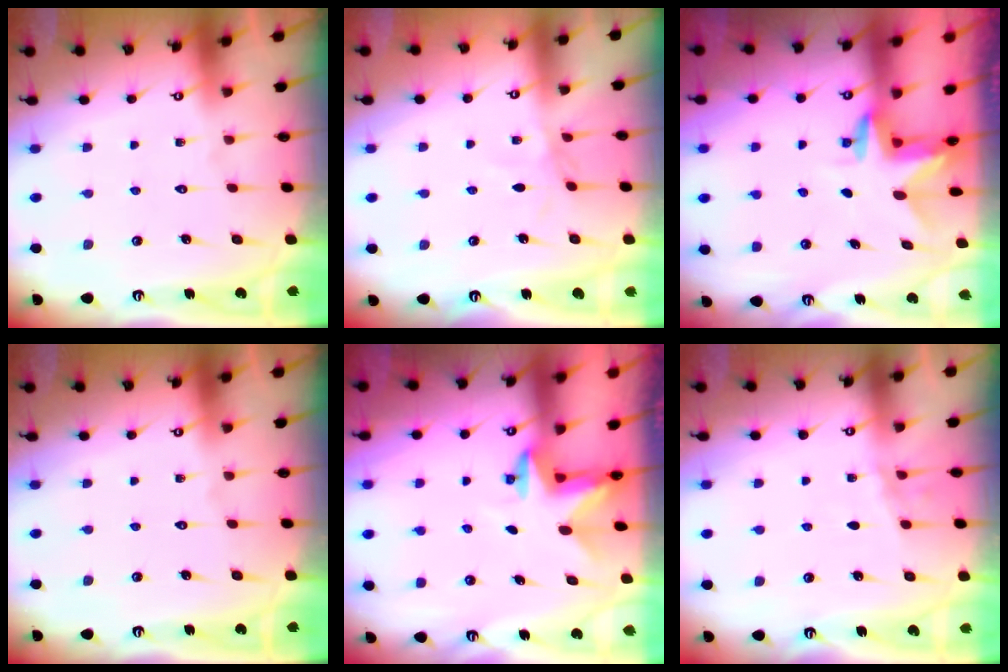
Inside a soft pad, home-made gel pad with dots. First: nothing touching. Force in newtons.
{"total": 2.2, "press": 2.2, "slide": 0.4}
{"total": 2.9, "press": 2.9, "slide": 0.1}
{"total": 0.0}
{"total": 2.6, "press": 2.5, "slide": 0.4}
{"total": 5.5, "press": 4.7, "slide": 2.8}